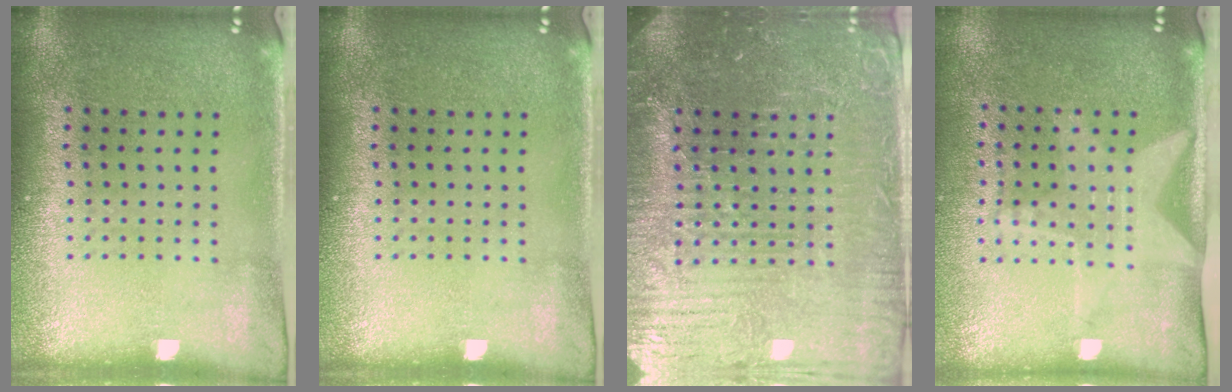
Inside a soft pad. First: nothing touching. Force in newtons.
{"total": 0.0}
{"total": 4.5, "press": 4.3, "slide": 1.4}
{"total": 1.9, "press": 1.5, "slide": 1.1}